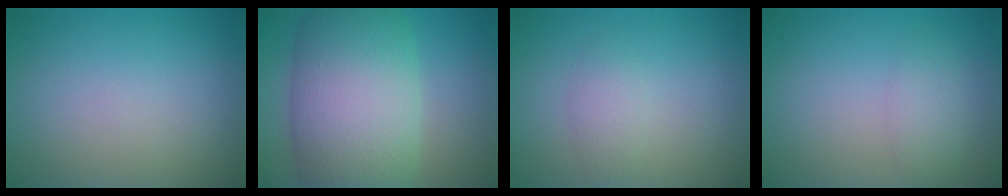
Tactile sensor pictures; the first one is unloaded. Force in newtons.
{"total": 11.9, "press": 11.9, "slide": 0.3}
{"total": 1.5, "press": 1.5, "slide": 0.0}
{"total": 1.7, "press": 1.7, "slide": 0.1}